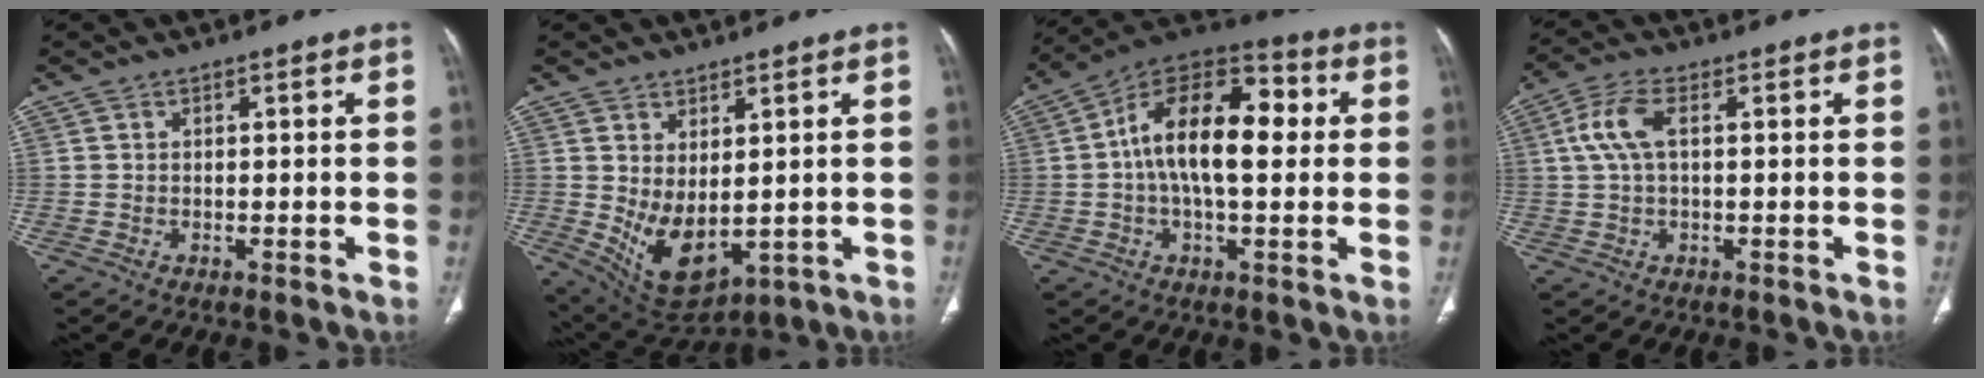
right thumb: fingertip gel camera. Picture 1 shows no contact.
{"total": 9.6, "force": [0.1, 5.2, 8.0], "torque": [-0.132, -0.019, 0.032]}
{"total": 17.5, "force": [1.7, 8.9, 15.0], "torque": [-0.236, 0.036, 0.017]}
{"total": 6.4, "force": [1.3, 3.0, 5.5], "torque": [-0.135, 0.019, 0.024]}